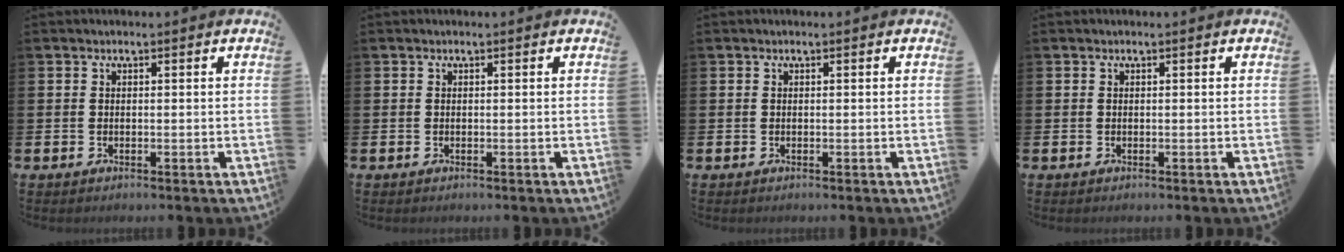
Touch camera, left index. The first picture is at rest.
{"total": 0.0}
{"total": 0.0}
{"total": 0.0}